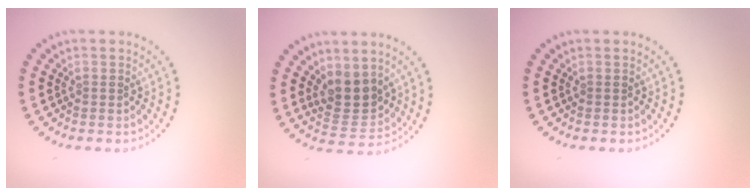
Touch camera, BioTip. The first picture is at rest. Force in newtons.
{"total": 3.5, "press": 3.1, "slide": 1.5}
{"total": 0.0}